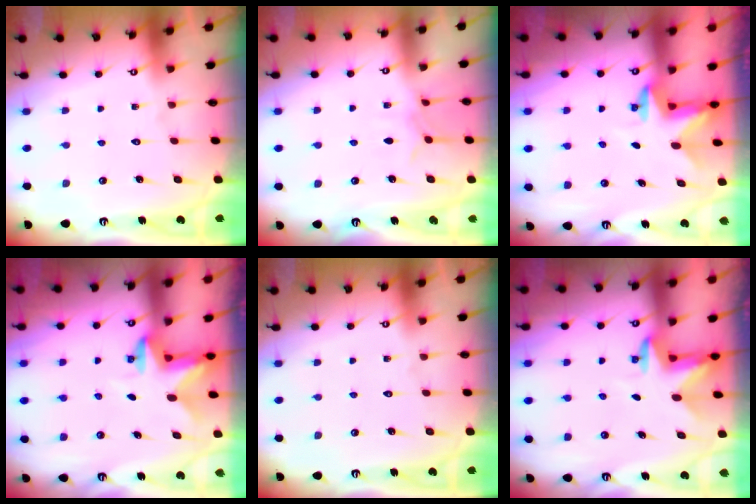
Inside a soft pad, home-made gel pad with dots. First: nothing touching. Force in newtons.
{"total": 3.9, "press": 3.9, "slide": 0.2}
{"total": 2.4, "press": 2.4, "slide": 0.4}
{"total": 2.8, "press": 2.8, "slide": 0.6}
{"total": 0.0}
{"total": 2.9, "press": 2.8, "slide": 0.7}